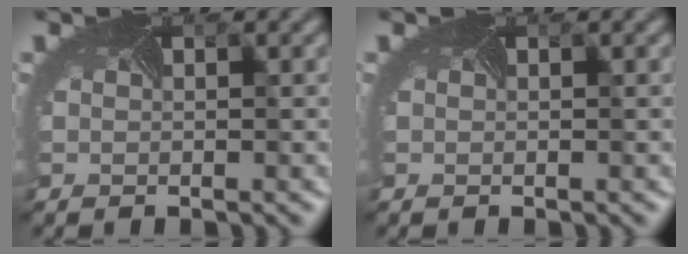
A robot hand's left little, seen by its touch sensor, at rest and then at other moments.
{"total": 0.0}